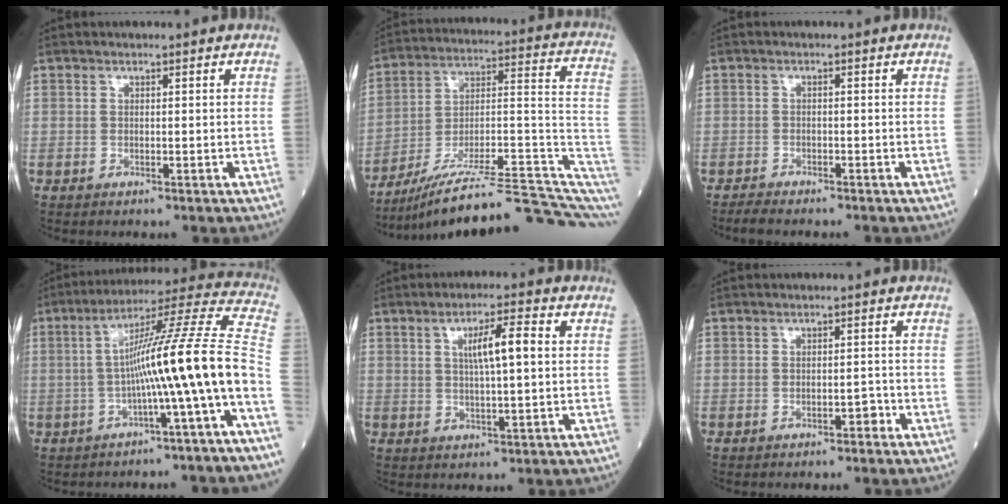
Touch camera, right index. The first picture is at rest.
{"total": 22.0, "force": [-17.0, 1.8, 13.8], "torque": [-0.148, 0.041, -0.261]}
{"total": 2.3, "force": [-2.1, 0.4, 0.8], "torque": [-0.021, -0.007, -0.036]}
{"total": 14.9, "force": [-3.4, -1.8, 14.3], "torque": [-0.214, 0.028, -0.062]}
{"total": 6.4, "force": [1.5, 0.5, 6.2], "torque": [-0.107, 0.007, 0.025]}
{"total": 1.4, "force": [-0.8, 0.6, 1.0], "torque": [-0.013, 0.002, -0.011]}